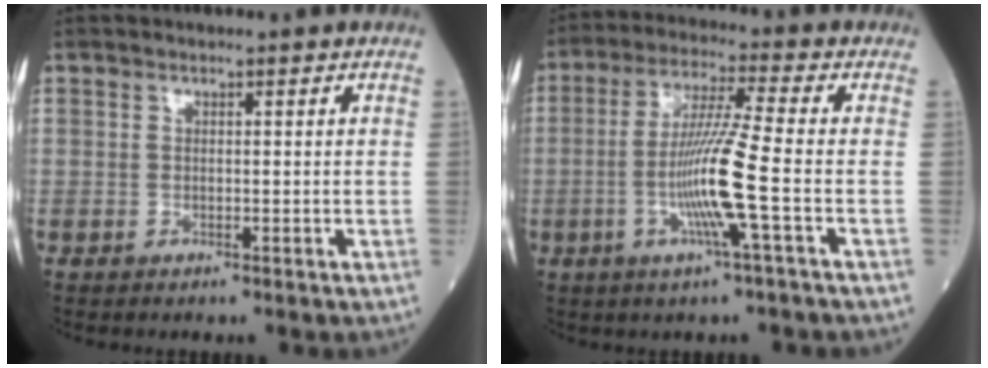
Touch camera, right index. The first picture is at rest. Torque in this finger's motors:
{"motor_torque": [0.31, -0.21, 0.35, 0.21]}